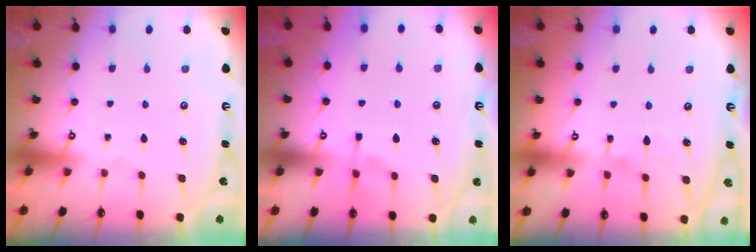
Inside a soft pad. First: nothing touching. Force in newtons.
{"total": 0.9, "press": 0.2, "slide": 0.9}
{"total": 6.6, "press": 6.6, "slide": 0.7}